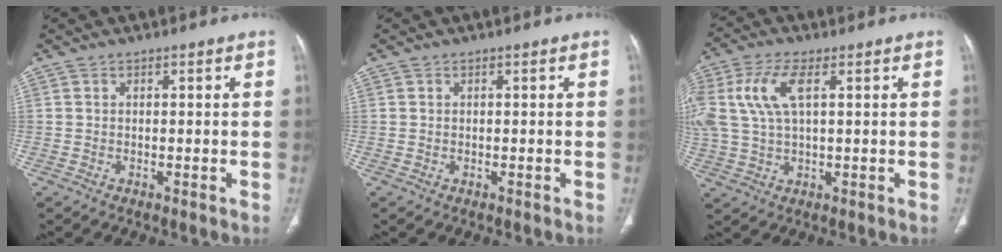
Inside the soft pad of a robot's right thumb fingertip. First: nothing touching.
{"total": 0.0}
{"total": 11.0, "force": [3.1, 5.0, 9.2], "torque": [-0.225, 0.013, 0.067]}